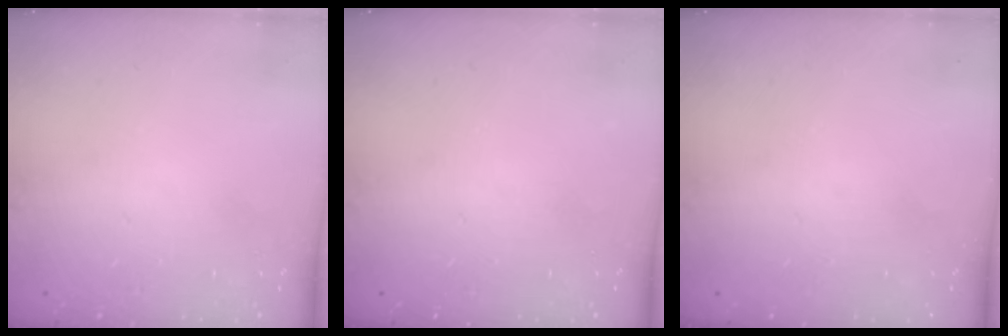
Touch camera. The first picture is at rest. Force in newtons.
{"total": 0.0}
{"total": 0.0}